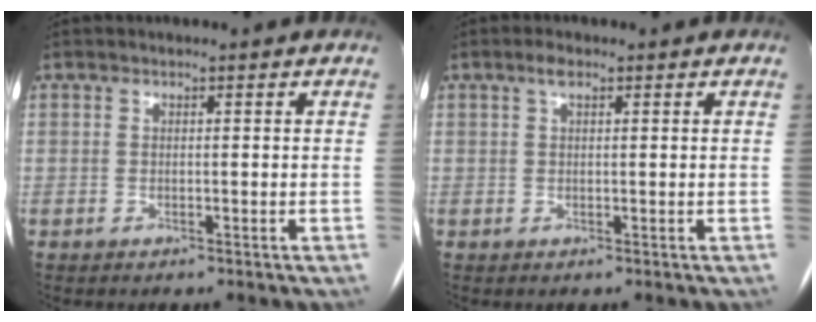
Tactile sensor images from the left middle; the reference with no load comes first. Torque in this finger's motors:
{"motor_torque": [0.35, -0.36, -0.05, 0.00]}